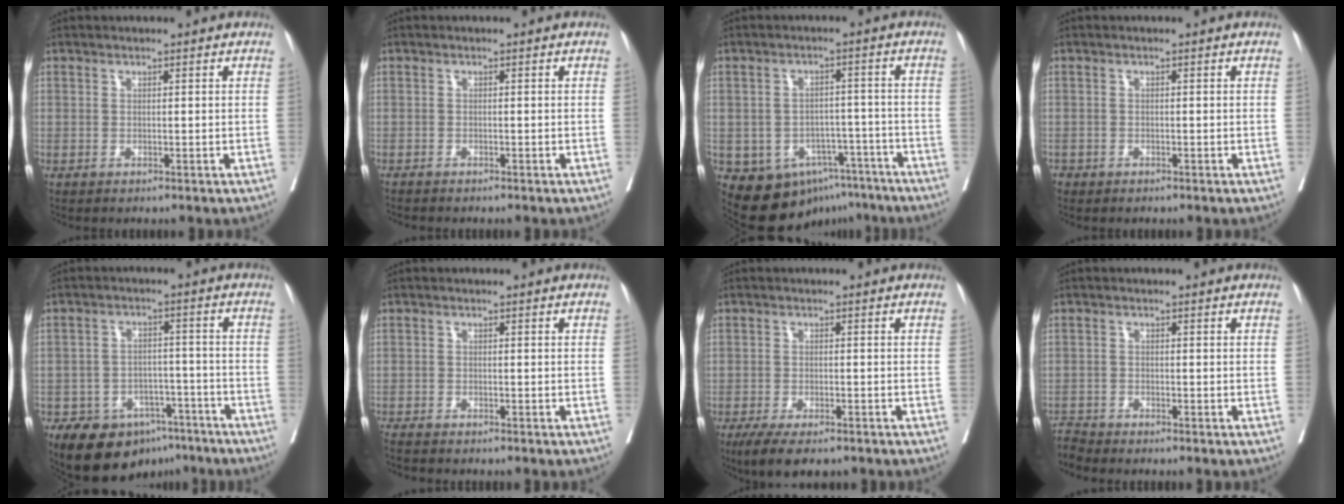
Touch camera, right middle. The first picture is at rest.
{"total": 1.4, "force": [-1.3, 0.0, 0.5], "torque": [-0.008, 0.000, -0.019]}
{"total": 10.9, "force": [-6.8, 7.7, 3.8], "torque": [-0.045, 0.032, -0.086]}
{"total": 1.1, "force": [-0.8, 0.7, 0.2], "torque": [-0.006, 0.001, -0.014]}
{"total": 11.7, "force": [-8.3, 6.7, 4.6], "torque": [-0.055, 0.023, -0.124]}
{"total": 3.7, "force": [-3.3, -0.1, 1.5], "torque": [-0.022, -0.008, -0.055]}
{"total": 7.0, "force": [-5.1, 2.2, 4.2], "torque": [-0.062, -0.011, -0.081]}
{"total": 2.4, "force": [-2.3, -0.6, -0.6], "torque": [0.011, -0.016, -0.043]}